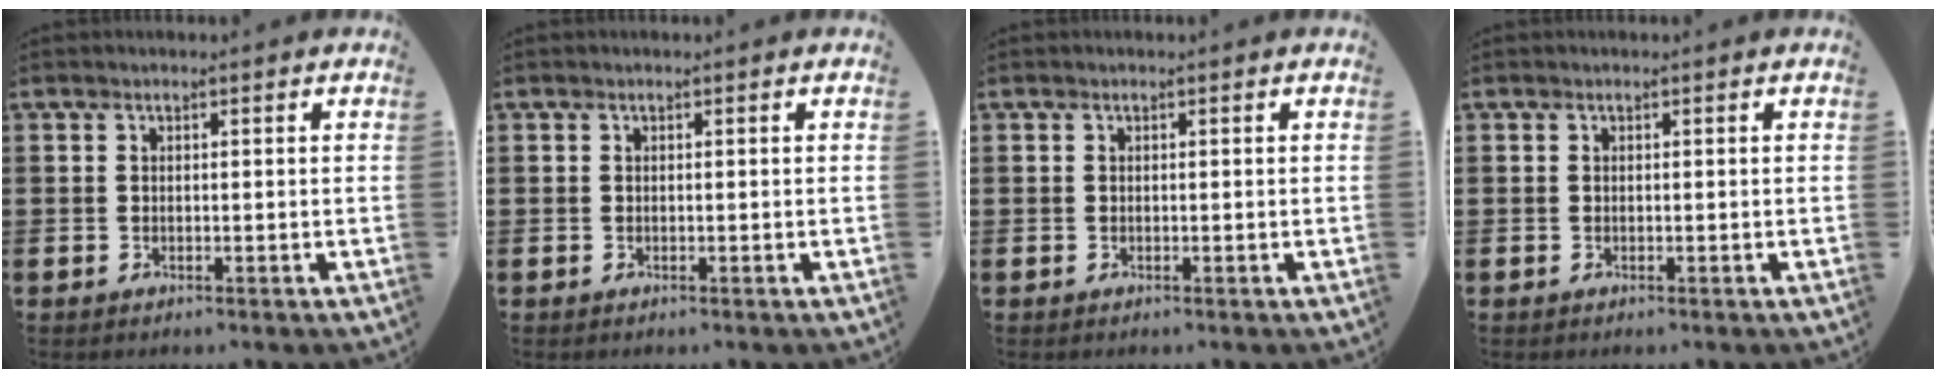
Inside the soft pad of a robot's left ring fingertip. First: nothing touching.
{"total": 0.0}
{"total": 0.0}
{"total": 0.0}